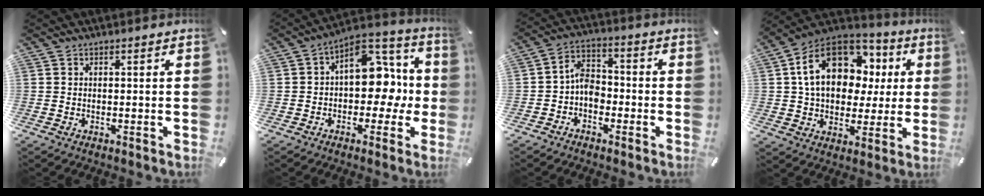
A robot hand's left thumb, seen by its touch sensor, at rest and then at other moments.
{"total": 14.5, "force": [1.1, 10.2, 10.3], "torque": [-0.120, -0.002, 0.021]}
{"total": 6.2, "force": [-2.0, 4.8, 3.4], "torque": [-0.073, 0.018, -0.036]}
{"total": 19.5, "force": [6.1, 14.2, 11.9], "torque": [-0.201, -0.014, 0.112]}